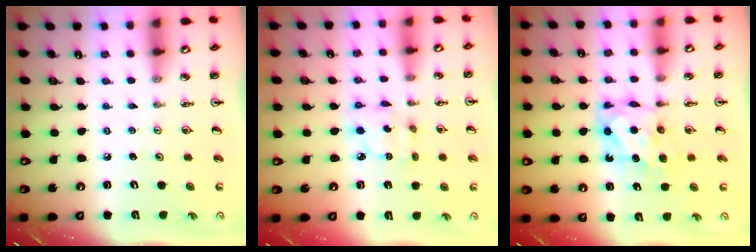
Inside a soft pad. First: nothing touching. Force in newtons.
{"total": 6.0, "press": 6.0, "slide": 0.3}
{"total": 7.1, "press": 7.1, "slide": 0.4}